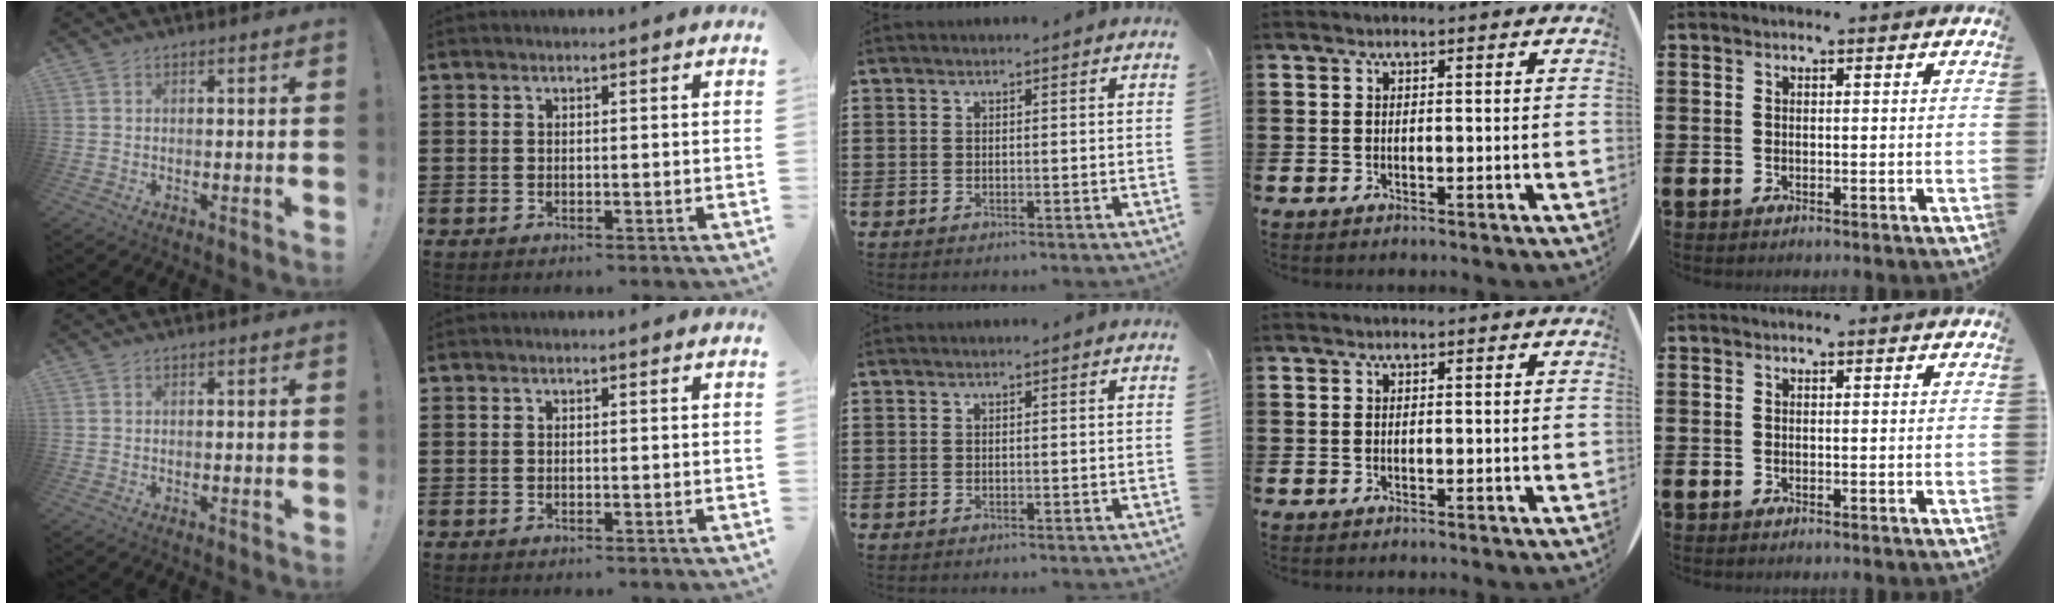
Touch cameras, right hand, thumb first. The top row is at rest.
{}